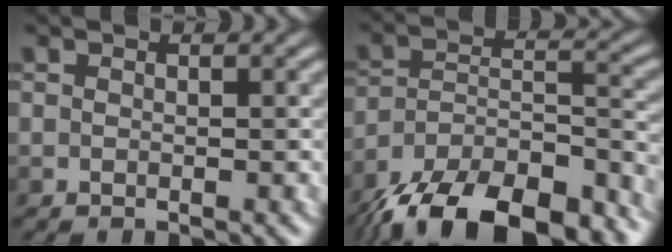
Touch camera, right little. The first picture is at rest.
{"total": 13.7, "force": [-11.6, 4.4, 5.9], "torque": [-0.115, -0.017, -0.185]}